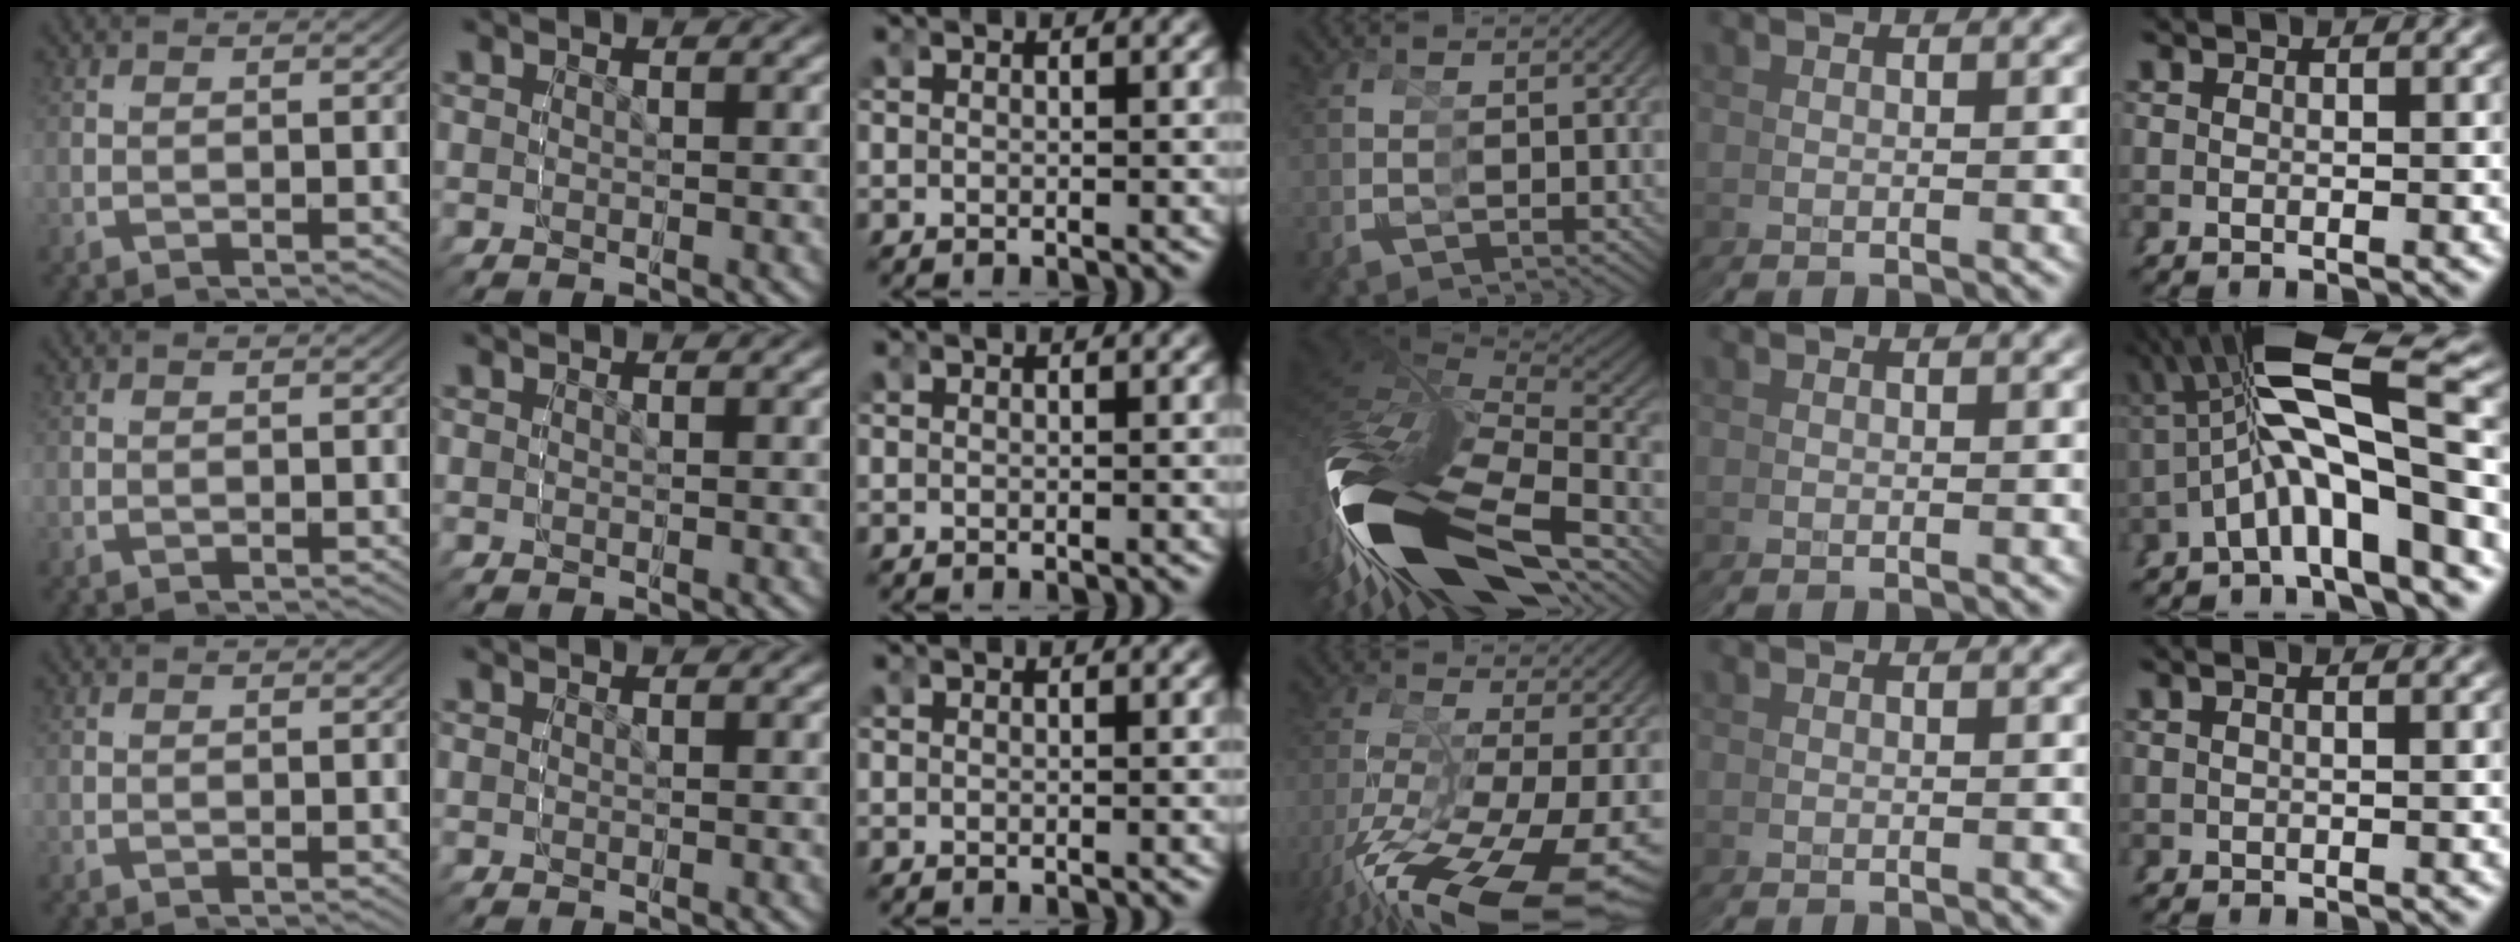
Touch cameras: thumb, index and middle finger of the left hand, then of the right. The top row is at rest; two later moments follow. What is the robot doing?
{"motion": "grasp_and_lifting", "object": "glasses"}